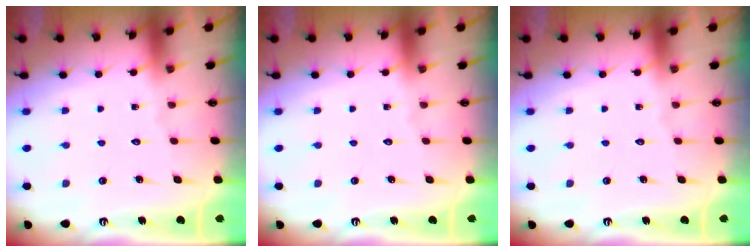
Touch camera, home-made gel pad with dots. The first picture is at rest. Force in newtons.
{"total": 0.0}
{"total": 0.0}